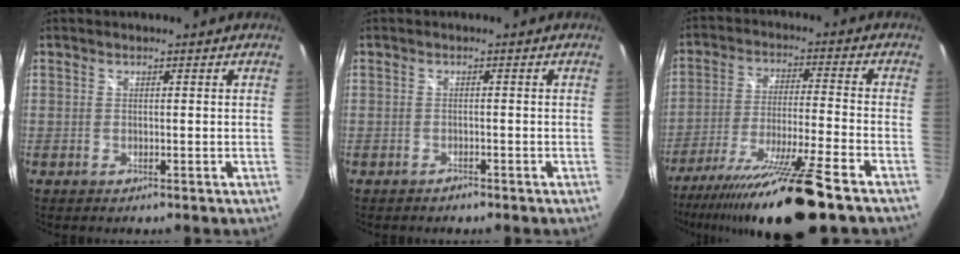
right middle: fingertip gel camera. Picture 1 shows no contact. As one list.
[{"total": 1.1, "force": [-1.0, 0.4, 0.1], "torque": [-0.006, -0.001, -0.016]}, {"total": 18.8, "force": [-14.9, -0.8, 11.5], "torque": [-0.221, -0.042, -0.249]}]